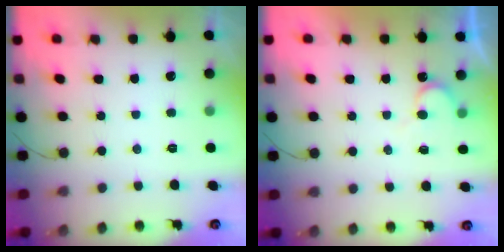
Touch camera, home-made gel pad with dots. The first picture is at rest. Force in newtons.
{"total": 4.1, "press": 4.1, "slide": 0.4}